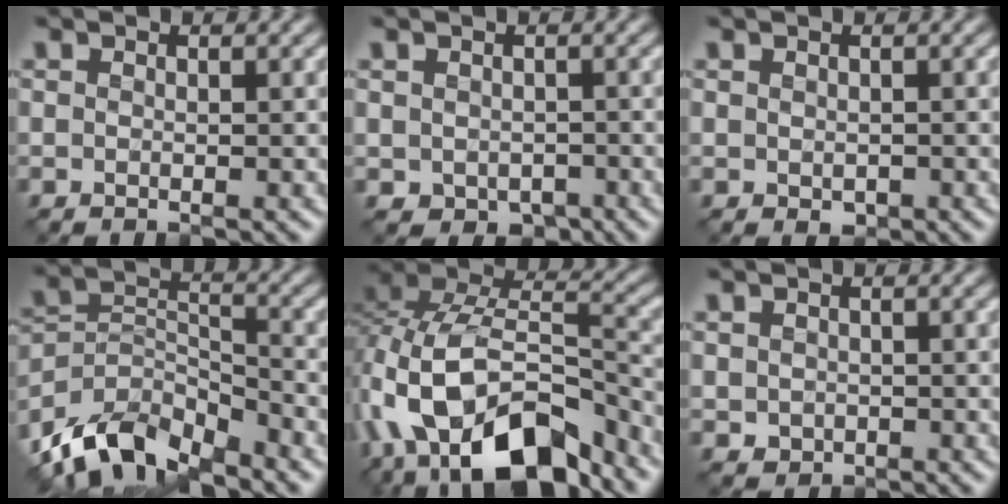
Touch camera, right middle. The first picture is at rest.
{"total": 2.0, "force": [-0.8, 1.6, 0.9], "torque": [-0.019, -0.010, -0.011]}
{"total": 0.7, "force": [-0.2, 0.5, 0.4], "torque": [-0.007, -0.003, 0.000]}
{"total": 8.9, "force": [-7.1, 3.6, 4.0], "torque": [-0.072, -0.007, -0.142]}
{"total": 14.1, "force": [-8.0, 6.8, 9.5], "torque": [-0.180, 0.014, -0.148]}
{"total": 1.1, "force": [-0.2, 1.0, 0.3], "torque": [-0.007, -0.004, -0.003]}